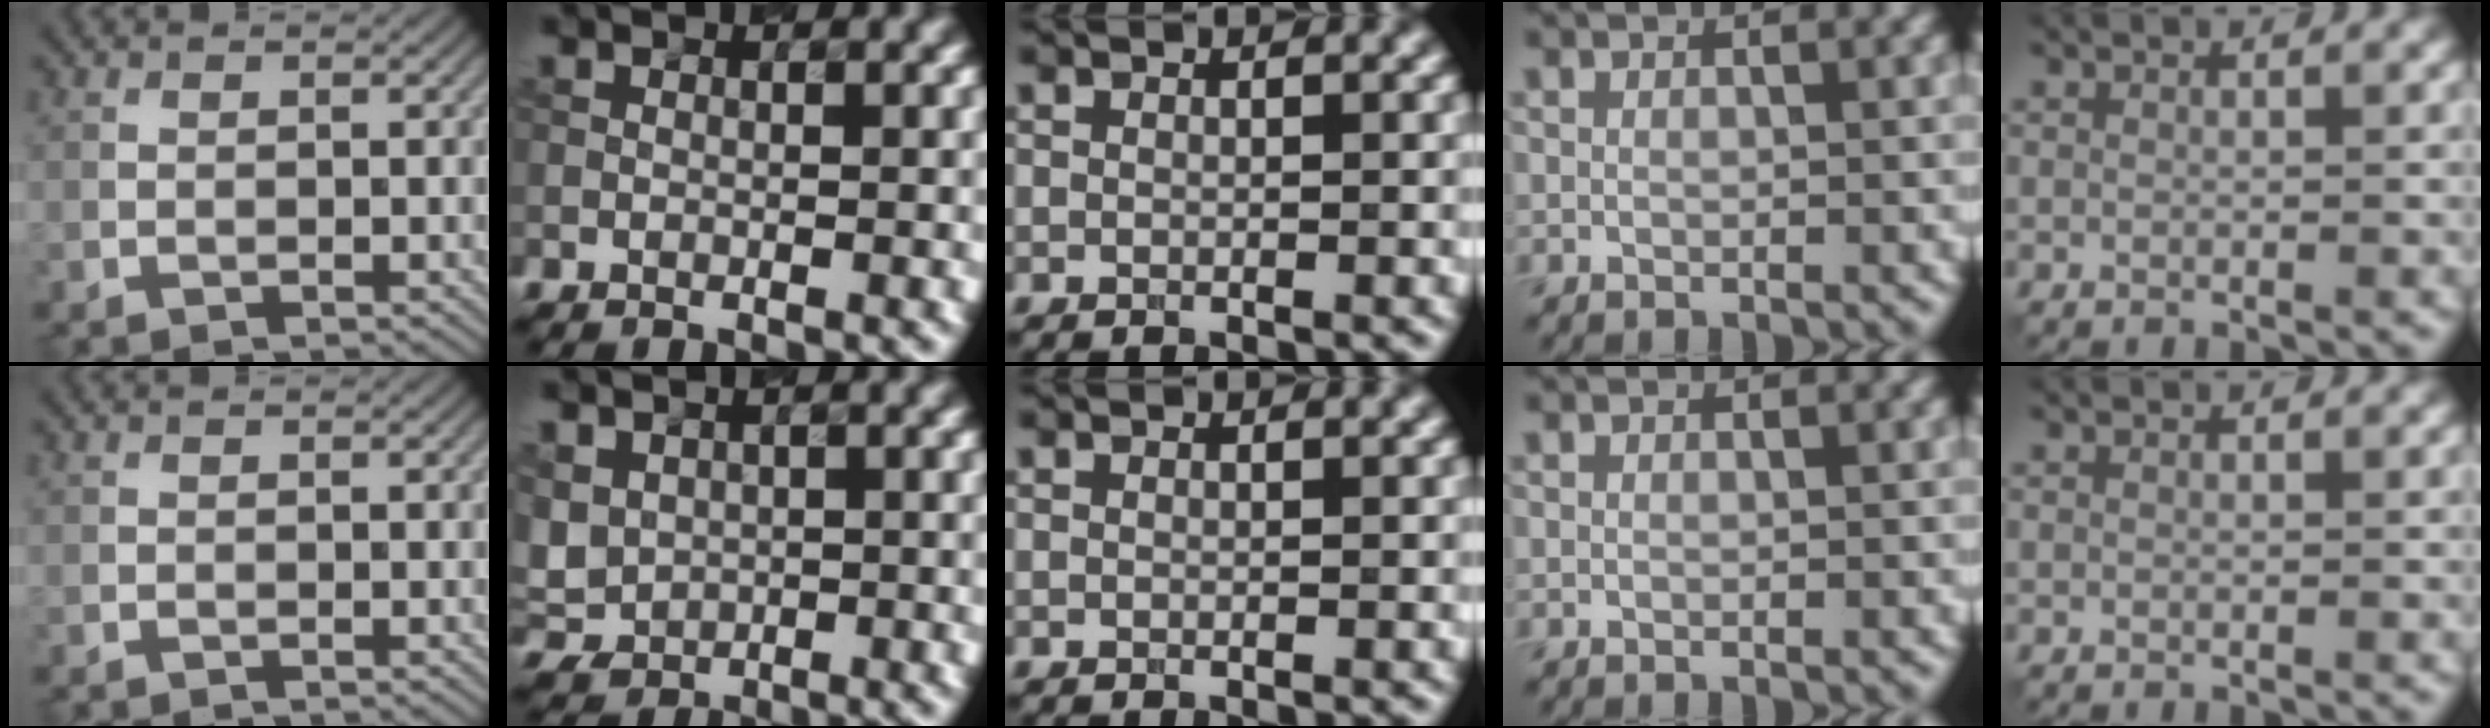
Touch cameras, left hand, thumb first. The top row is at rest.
{"index": {"total": 3.2, "force": [0.6, 2.9, 1.1], "torque": [-0.035, 0.001, 0.018]}}